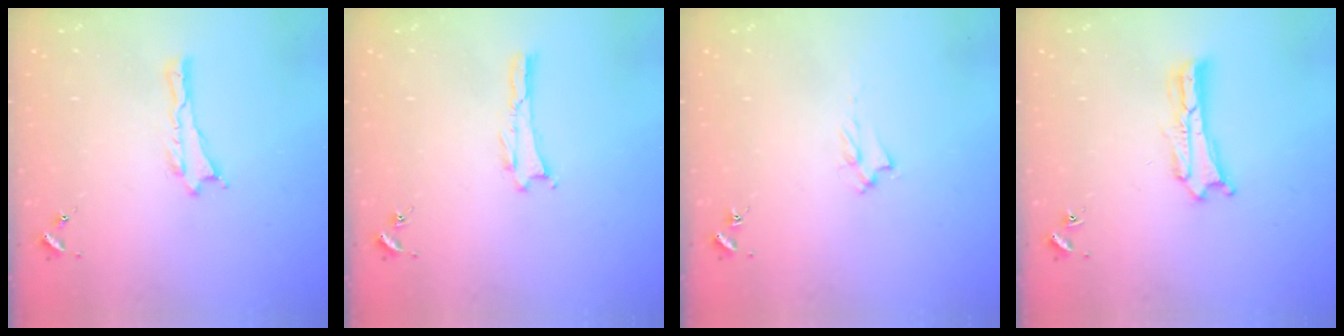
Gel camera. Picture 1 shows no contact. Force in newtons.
{"total": 0.0}
{"total": 1.7, "press": 1.6, "slide": 0.3}
{"total": 1.2, "press": 1.2, "slide": 0.2}